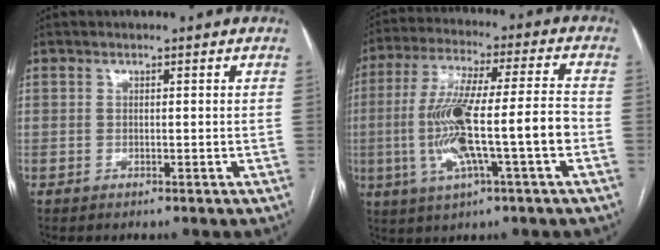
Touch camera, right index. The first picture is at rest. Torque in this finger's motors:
{"motor_torque": [1.93, -0.20, 0.68, 0.21]}